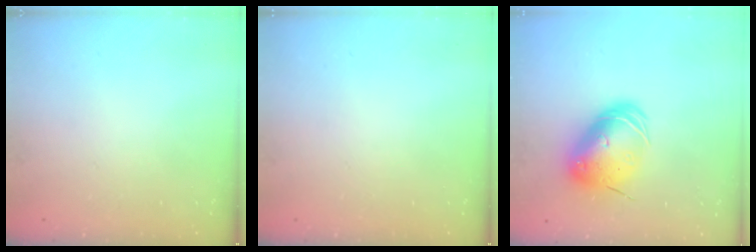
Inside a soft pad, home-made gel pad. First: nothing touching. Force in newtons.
{"total": 0.0}
{"total": 11.9, "press": 11.7, "slide": 2.0}